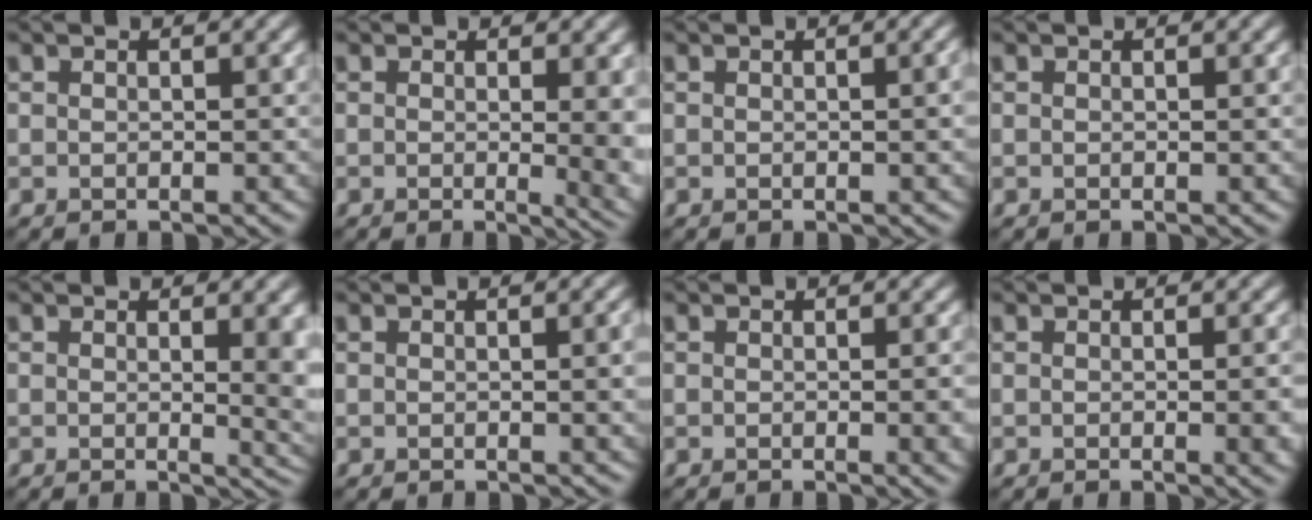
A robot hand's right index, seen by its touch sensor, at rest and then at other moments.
{"total": 6.5, "force": [0.1, 3.0, 5.8], "torque": [-0.022, -0.001, -0.004]}
{"total": 2.0, "force": [0.1, 0.5, 1.9], "torque": [-0.018, 0.004, -0.001]}
{"total": 0.0}
{"total": 5.8, "force": [0.7, 2.5, 5.2], "torque": [-0.030, -0.006, 0.014]}
{"total": 2.6, "force": [0.1, 0.8, 2.5], "torque": [-0.026, 0.002, -0.002]}
{"total": 2.8, "force": [-0.3, 0.8, 2.6], "torque": [-0.025, -0.001, -0.005]}
{"total": 3.4, "force": [-0.4, 1.1, 3.2], "torque": [-0.029, -0.002, -0.003]}